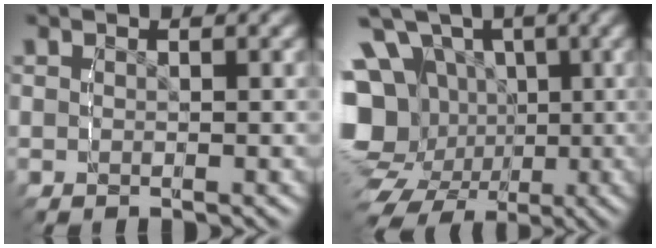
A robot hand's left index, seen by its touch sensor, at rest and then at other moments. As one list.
[{"total": 15.1, "force": [-3.1, 13.2, 6.7], "torque": [-0.153, -0.064, -0.044]}]